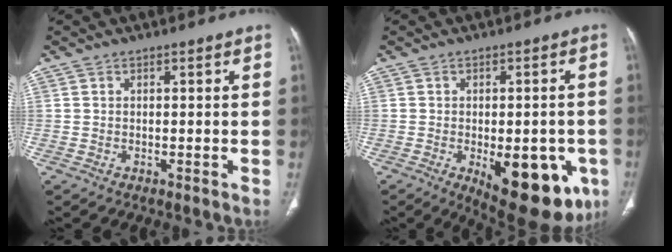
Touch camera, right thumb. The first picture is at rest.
{"total": 17.7, "force": [-6.2, 8.0, 14.4], "torque": [-0.135, -0.001, -0.062]}